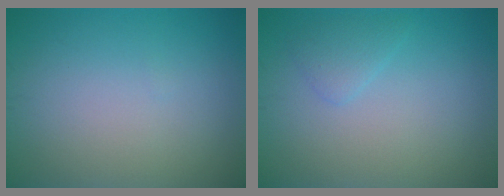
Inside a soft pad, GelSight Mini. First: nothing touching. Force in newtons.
{"total": 1.4, "press": 1.4, "slide": 0.1}